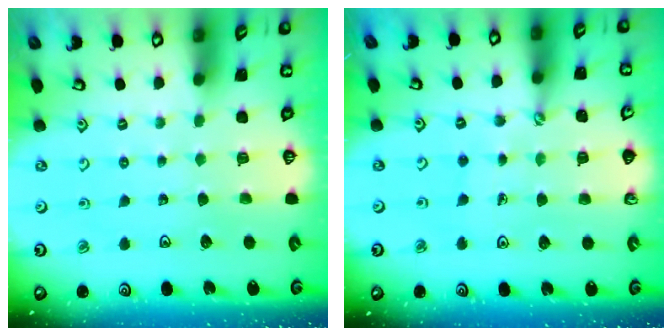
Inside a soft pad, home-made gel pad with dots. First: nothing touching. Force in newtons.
{"total": 1.2, "press": 1.2, "slide": 0.2}